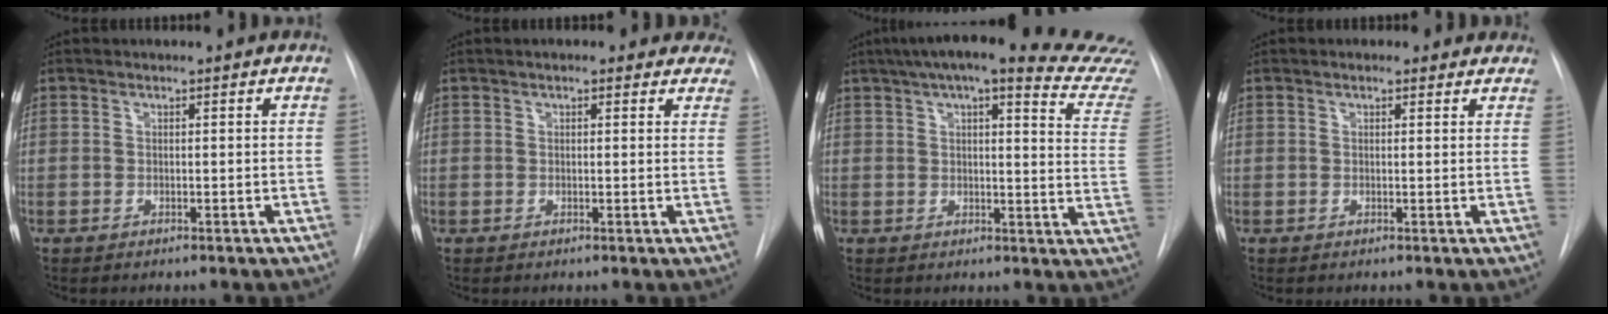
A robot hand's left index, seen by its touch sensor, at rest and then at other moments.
{"total": 14.0, "force": [12.5, 3.8, 5.1], "torque": [-0.022, 0.003, 0.116]}
{"total": 24.1, "force": [21.6, 1.7, 10.6], "torque": [-0.139, -0.057, 0.239]}
{"total": 2.9, "force": [2.3, 1.5, 0.9], "torque": [0.000, 0.006, 0.018]}